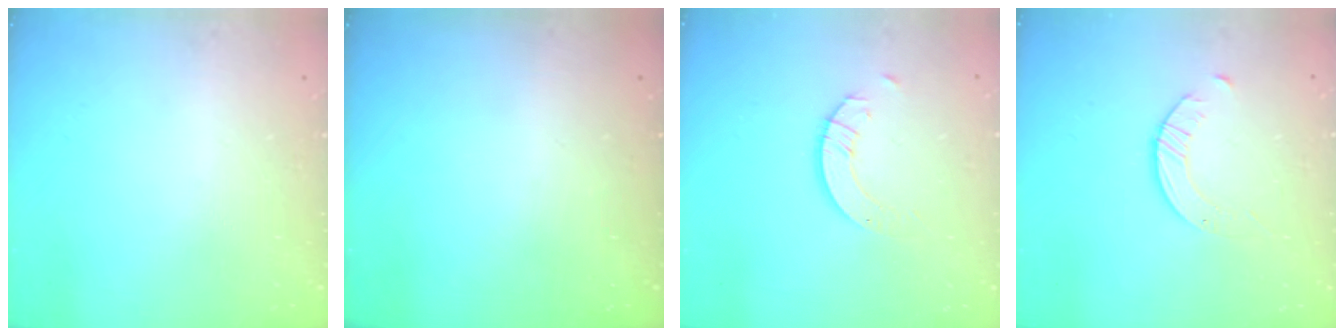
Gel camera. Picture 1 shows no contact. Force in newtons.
{"total": 0.0}
{"total": 3.5, "press": 3.5, "slide": 0.1}
{"total": 2.7, "press": 2.7, "slide": 0.3}